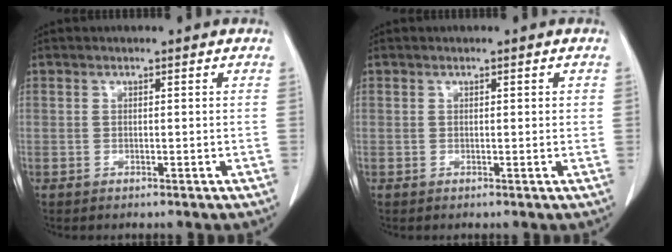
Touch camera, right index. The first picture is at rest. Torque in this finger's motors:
{"motor_torque": [0.03, -0.05, -0.02, -0.01]}